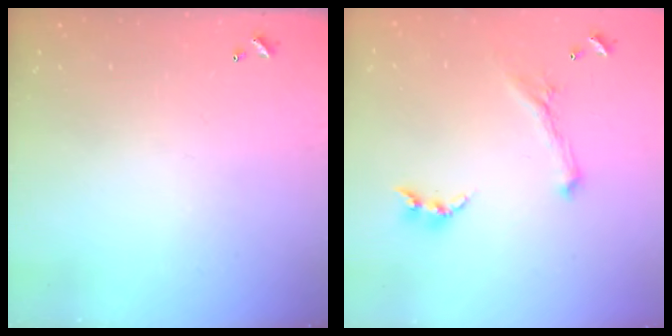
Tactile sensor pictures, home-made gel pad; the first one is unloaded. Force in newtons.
{"total": 0.0}